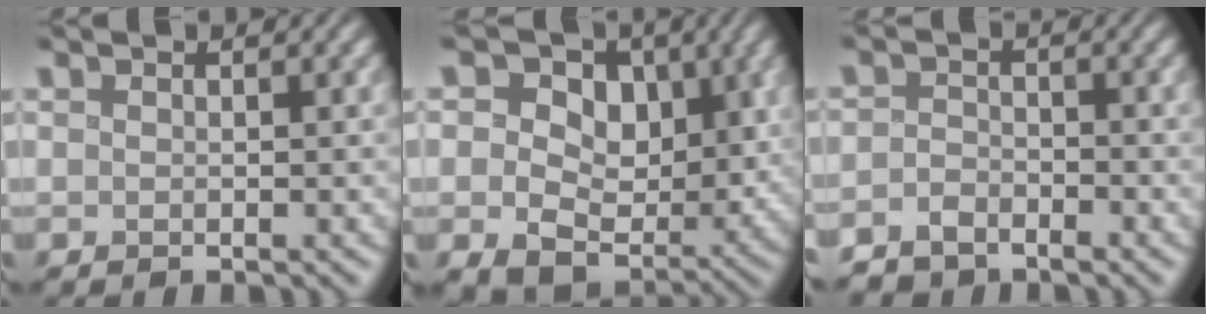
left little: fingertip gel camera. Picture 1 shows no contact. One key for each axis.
{"total": 9.3, "fx": 1.1, "fy": 7.0, "fz": 6.0, "tx": -0.102, "ty": -0.015, "tz": 0.011}
{"total": 2.9, "fx": -2.4, "fy": 1.4, "fz": 0.6, "tx": -0.009, "ty": 0.001, "tz": -0.048}